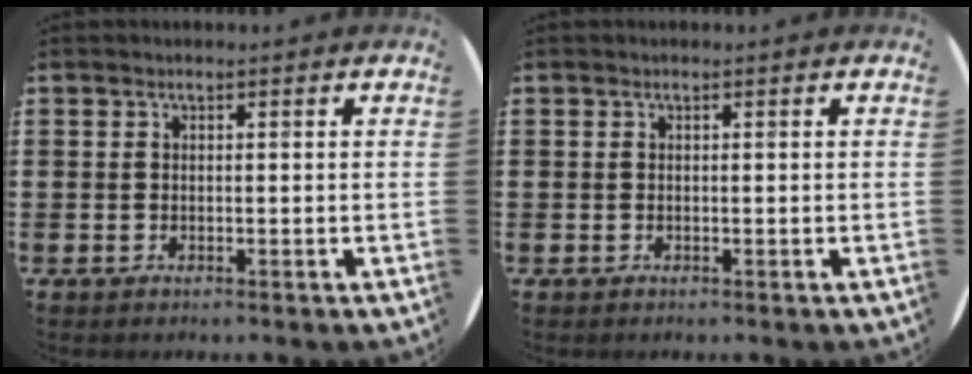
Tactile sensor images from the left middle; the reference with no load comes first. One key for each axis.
{"total": 0.0}